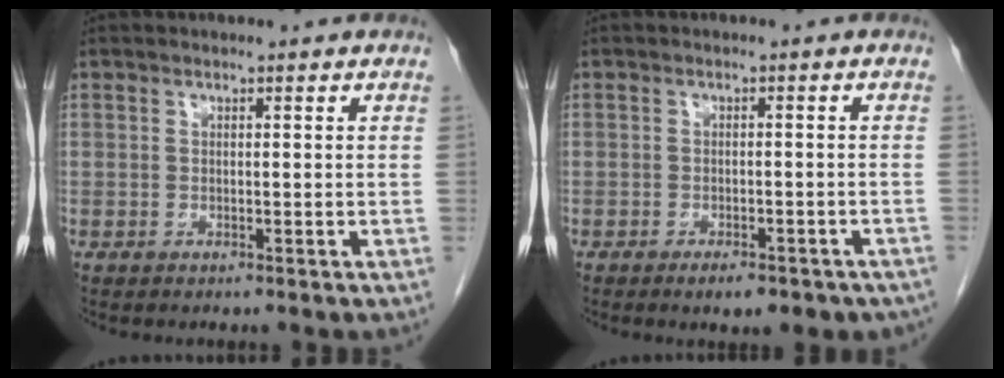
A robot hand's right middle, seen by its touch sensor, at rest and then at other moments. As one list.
[{"total": 6.5, "force": [-5.0, 2.5, 3.4], "torque": [-0.030, 0.003, -0.059]}]